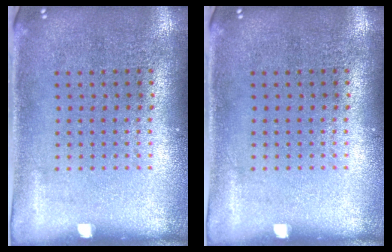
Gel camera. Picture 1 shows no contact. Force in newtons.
{"total": 0.0}